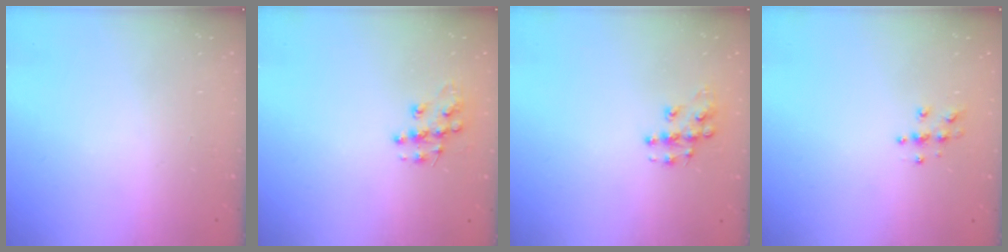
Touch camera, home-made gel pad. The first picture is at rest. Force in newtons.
{"total": 9.0, "press": 9.0, "slide": 0.4}
{"total": 8.6, "press": 8.6, "slide": 0.7}
{"total": 3.9, "press": 3.9, "slide": 0.1}